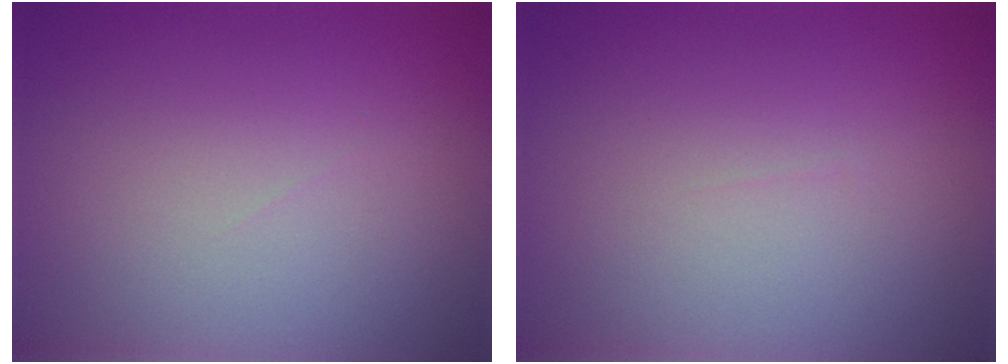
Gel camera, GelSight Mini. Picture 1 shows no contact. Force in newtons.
{"total": 0.0}